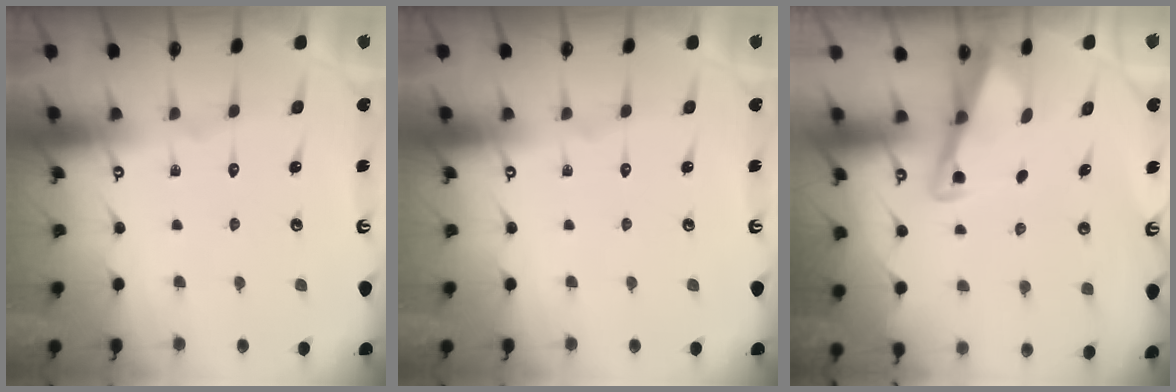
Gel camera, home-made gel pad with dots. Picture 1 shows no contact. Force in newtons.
{"total": 0.0}
{"total": 2.9, "press": 2.9, "slide": 0.4}